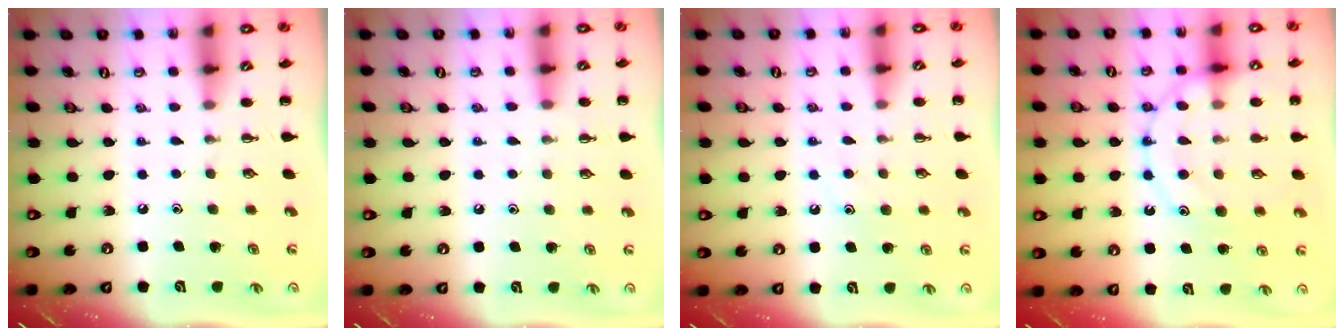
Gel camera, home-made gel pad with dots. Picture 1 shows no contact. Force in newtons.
{"total": 6.7, "press": 6.3, "slide": 2.3}
{"total": 6.9, "press": 6.8, "slide": 1.2}
{"total": 13.5, "press": 13.4, "slide": 0.9}